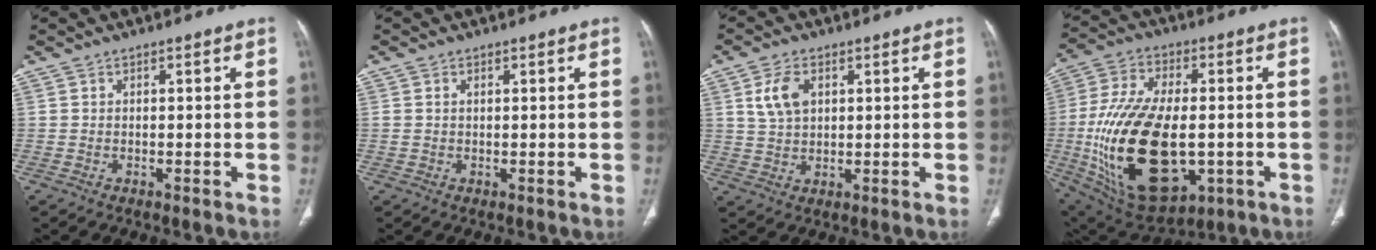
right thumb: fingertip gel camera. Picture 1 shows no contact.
{"total": 1.0, "force": [0.3, 0.6, 0.8], "torque": [-0.022, 0.005, 0.011]}
{"total": 6.3, "force": [2.2, 4.0, 4.3], "torque": [-0.079, -0.005, 0.046]}
{"total": 27.3, "force": [-4.2, 14.7, 22.7], "torque": [-0.459, -0.012, -0.042]}